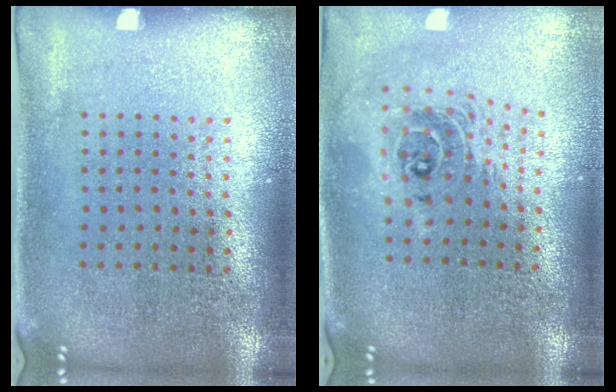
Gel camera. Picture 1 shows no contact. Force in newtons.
{"total": 2.0, "press": 1.6, "slide": 1.3}